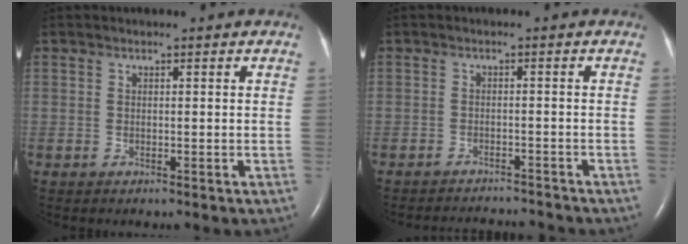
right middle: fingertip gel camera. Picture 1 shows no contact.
{"total": 7.5, "force": [-7.4, 0.9, 0.9], "torque": [-0.015, 0.000, -0.097]}